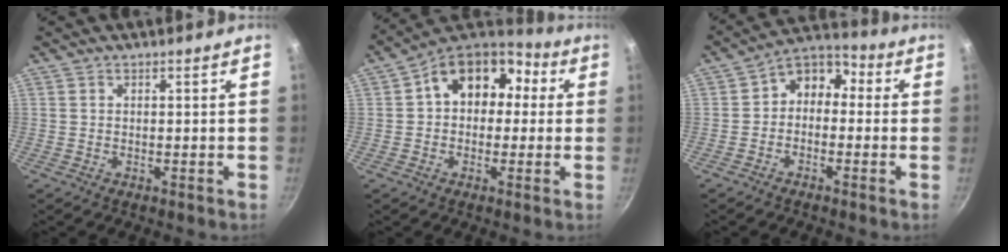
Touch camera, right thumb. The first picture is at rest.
{"total": 14.5, "force": [2.5, 11.0, 9.2], "torque": [-0.099, 0.037, 0.021]}
{"total": 7.7, "force": [-0.4, 6.1, 4.8], "torque": [-0.047, 0.037, -0.029]}